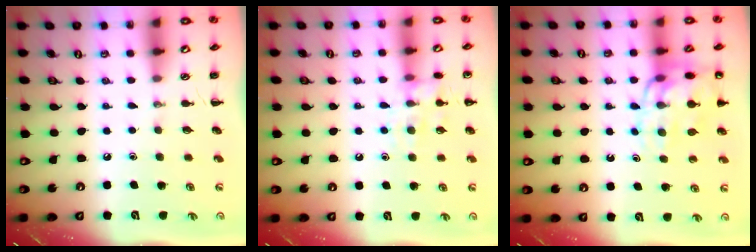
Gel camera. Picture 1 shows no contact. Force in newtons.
{"total": 10.6, "press": 10.6, "slide": 0.4}
{"total": 14.3, "press": 14.1, "slide": 2.4}